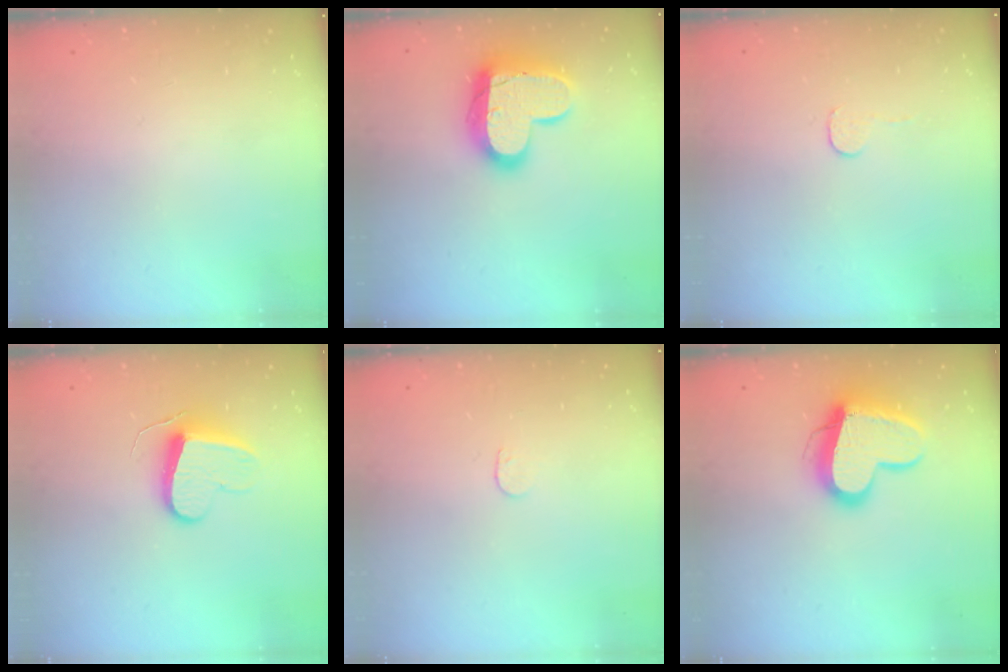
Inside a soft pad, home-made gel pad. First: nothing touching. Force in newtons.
{"total": 18.5, "press": 18.5, "slide": 1.4}
{"total": 3.0, "press": 3.0, "slide": 0.3}
{"total": 9.2, "press": 9.2, "slide": 0.3}
{"total": 3.3, "press": 3.3, "slide": 0.3}
{"total": 15.0, "press": 14.9, "slide": 1.6}